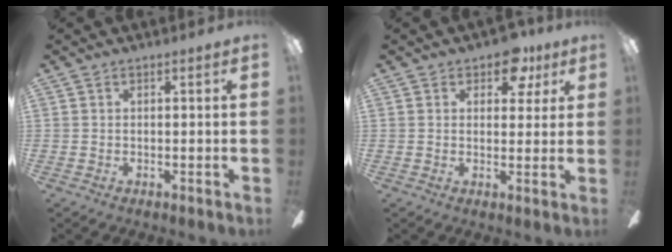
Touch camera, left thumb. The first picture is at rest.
{"total": 7.8, "force": [4.8, 4.6, 4.2], "torque": [-0.046, -0.013, 0.081]}